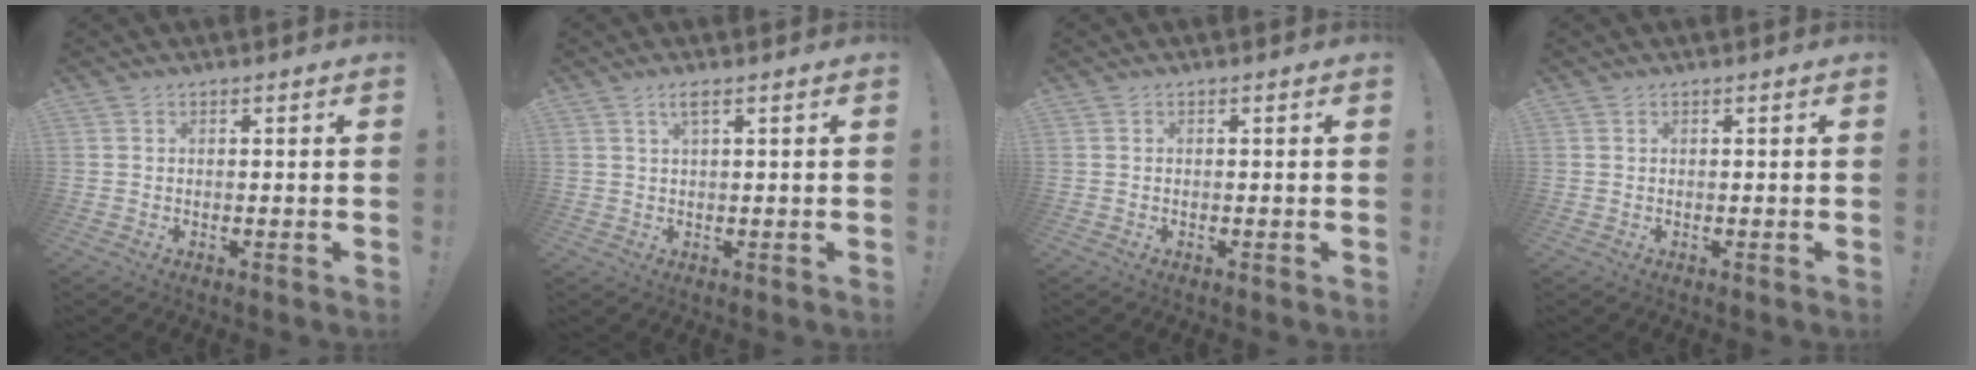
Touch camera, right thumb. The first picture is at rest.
{"total": 2.4, "force": [1.1, 0.2, 2.1], "torque": [-0.039, -0.001, 0.016]}
{"total": 0.0}
{"total": 0.0}